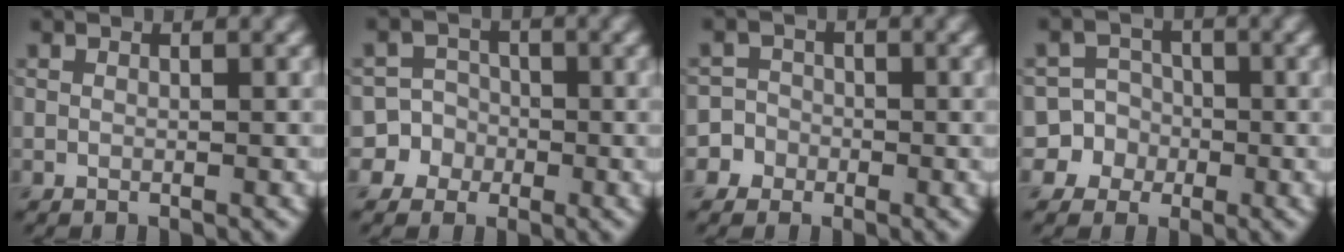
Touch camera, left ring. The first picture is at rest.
{"total": 5.3, "force": [-2.2, 4.8, 0.1], "torque": [0.021, 0.009, -0.054]}
{"total": 3.7, "force": [-1.9, 3.2, 0.2], "torque": [0.025, 0.004, -0.042]}
{"total": 6.2, "force": [-2.0, 5.8, 0.2], "torque": [0.013, 0.013, -0.058]}